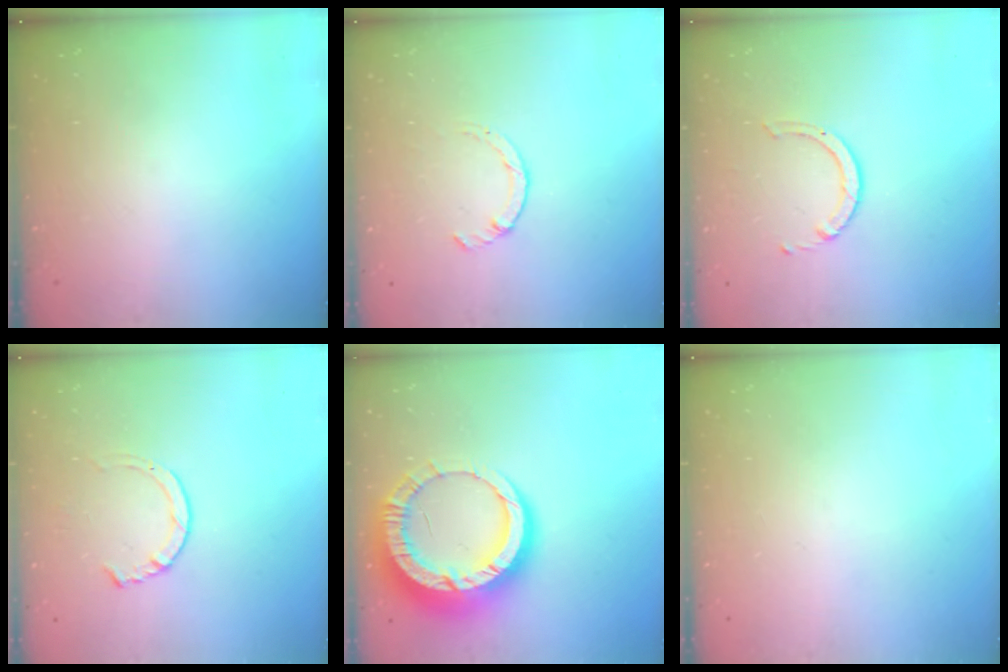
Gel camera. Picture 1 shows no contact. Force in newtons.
{"total": 2.2, "press": 2.1, "slide": 0.4}
{"total": 2.5, "press": 2.5, "slide": 0.2}
{"total": 3.5, "press": 3.5, "slide": 0.4}
{"total": 17.1, "press": 17.0, "slide": 1.9}
{"total": 0.0}